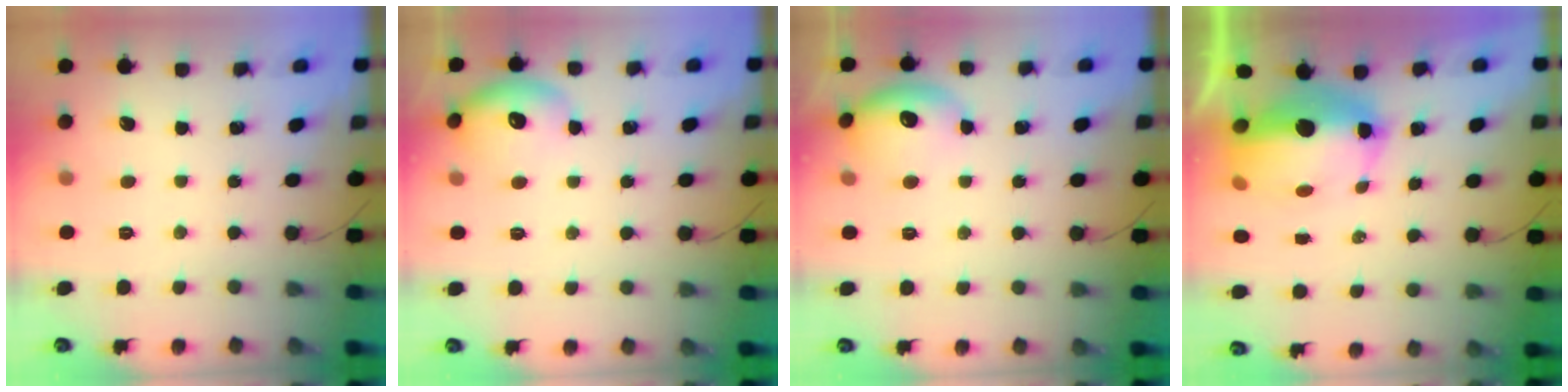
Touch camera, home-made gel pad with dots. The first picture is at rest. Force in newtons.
{"total": 11.5, "press": 11.4, "slide": 1.3}
{"total": 11.8, "press": 11.7, "slide": 1.6}
{"total": 13.6, "press": 13.3, "slide": 2.6}